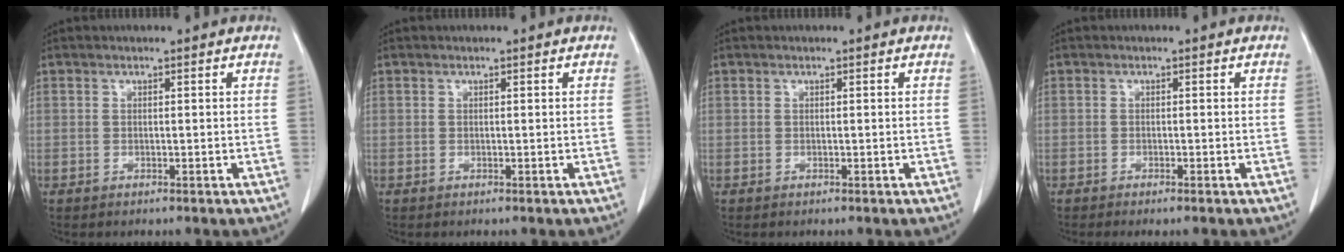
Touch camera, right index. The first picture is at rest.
{"total": 0.0}
{"total": 0.0}
{"total": 1.3, "force": [-1.0, -0.1, 0.8], "torque": [-0.014, -0.003, -0.016]}